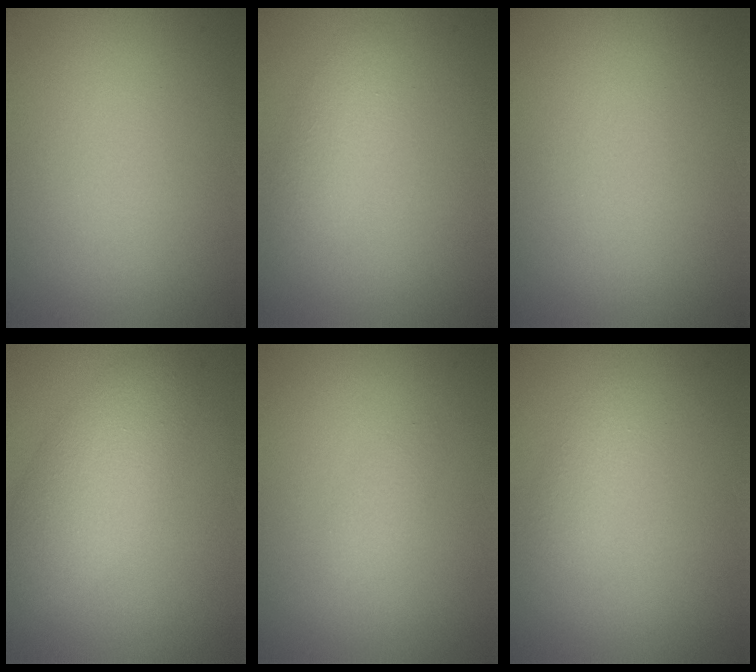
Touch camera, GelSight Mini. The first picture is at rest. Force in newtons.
{"total": 1.8, "press": 1.8, "slide": 0.2}
{"total": 0.0}
{"total": 4.4, "press": 4.4, "slide": 0.0}
{"total": 0.8, "press": 0.8, "slide": 0.1}
{"total": 1.4, "press": 1.4, "slide": 0.1}